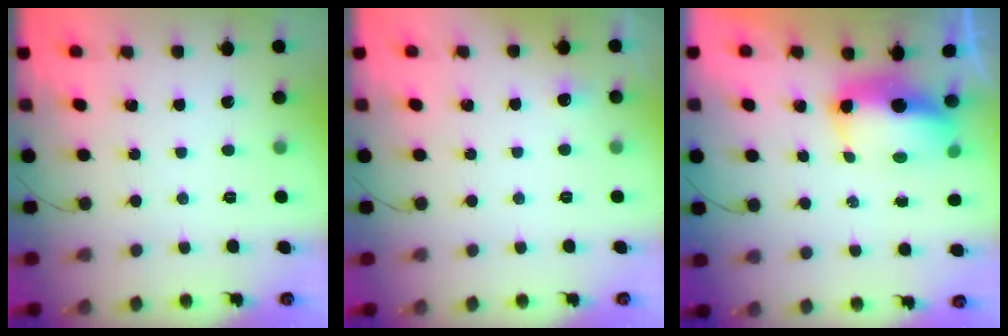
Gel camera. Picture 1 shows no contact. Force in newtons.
{"total": 3.2, "press": 2.9, "slide": 1.5}
{"total": 8.8, "press": 8.7, "slide": 1.6}